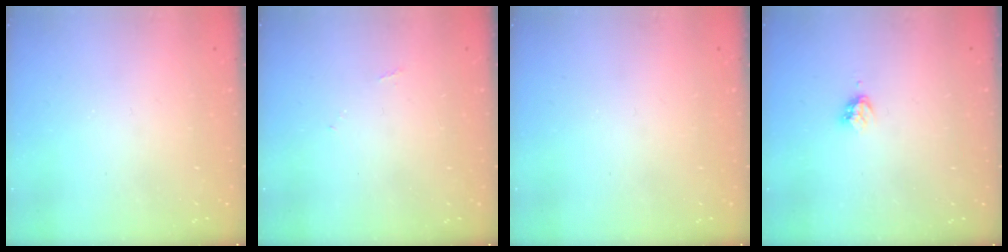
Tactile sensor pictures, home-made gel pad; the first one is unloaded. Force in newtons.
{"total": 4.0, "press": 4.0, "slide": 0.6}
{"total": 0.0}
{"total": 3.2, "press": 3.1, "slide": 0.5}